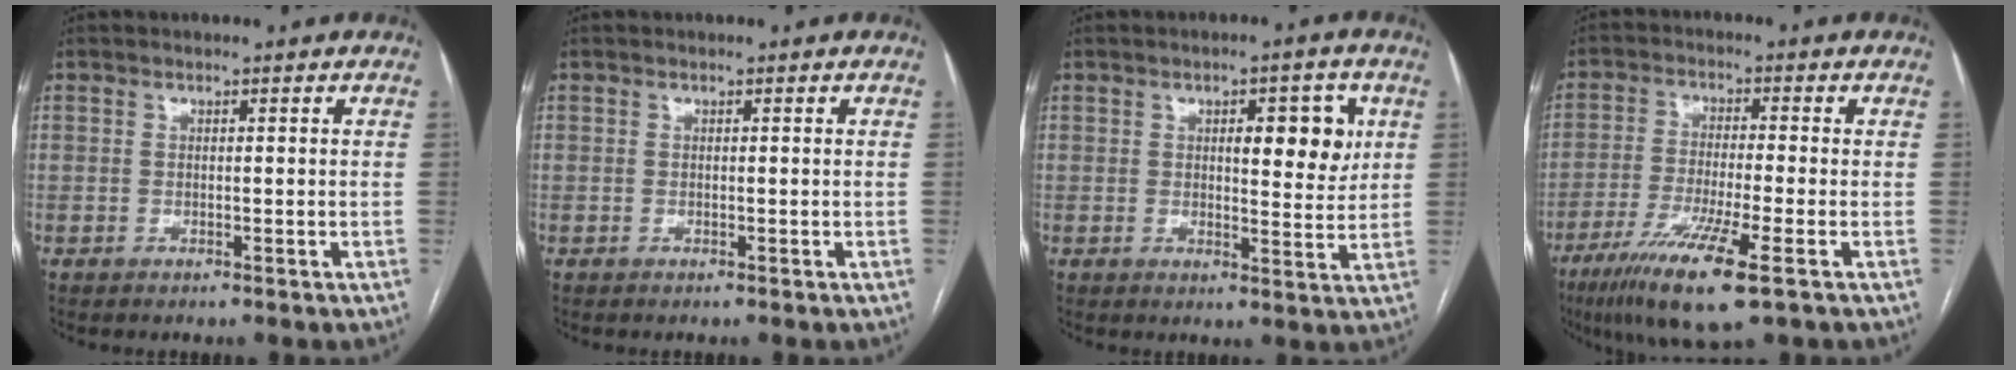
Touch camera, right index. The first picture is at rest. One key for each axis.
{"total": 0.0}
{"total": 7.1, "fx": 2.2, "fy": 2.2, "fz": 6.4, "tx": -0.081, "ty": 0.003, "tz": 0.029}
{"total": 11.4, "fx": -6.1, "fy": 0.3, "fz": 9.6, "tx": -0.183, "ty": -0.031, "tz": -0.108}